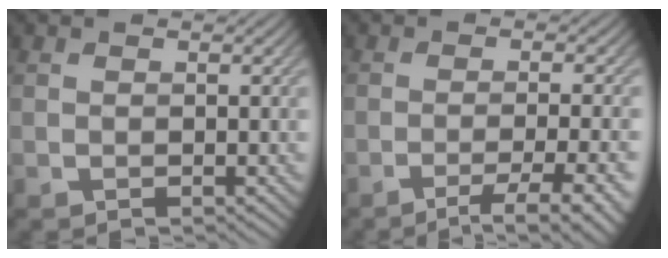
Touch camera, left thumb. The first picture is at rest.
{"total": 7.0, "force": [-3.9, 1.2, 5.7], "torque": [-0.087, 0.005, -0.053]}